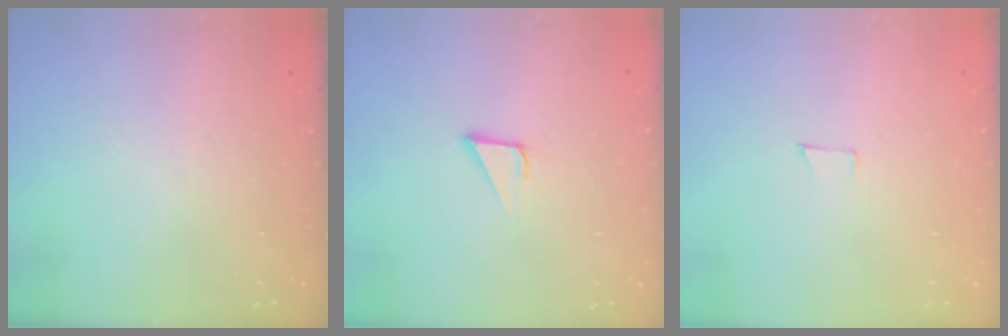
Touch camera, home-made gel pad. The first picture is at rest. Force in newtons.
{"total": 2.1, "press": 2.1, "slide": 0.0}
{"total": 3.6, "press": 3.6, "slide": 0.3}